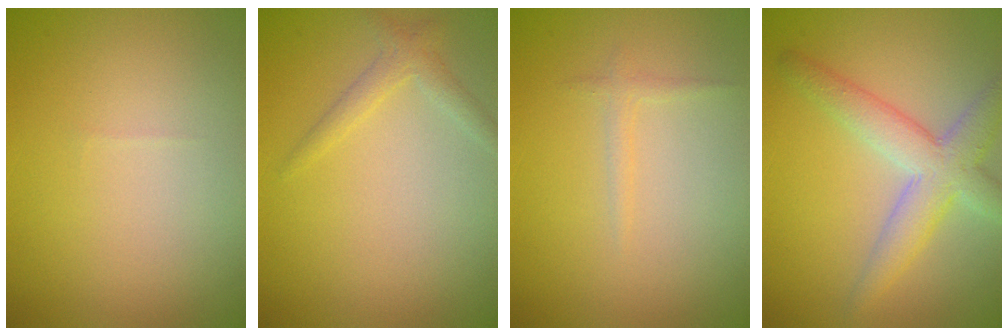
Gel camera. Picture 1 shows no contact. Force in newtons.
{"total": 1.6, "press": 1.6, "slide": 0.1}
{"total": 0.8, "press": 0.8, "slide": 0.0}
{"total": 4.9, "press": 4.9, "slide": 0.3}